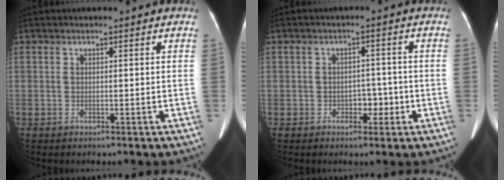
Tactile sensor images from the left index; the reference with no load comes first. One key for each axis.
{"total": 2.9, "fx": -1.1, "fy": 1.8, "fz": 1.9, "tx": -0.019, "ty": 0.008, "tz": -0.015}